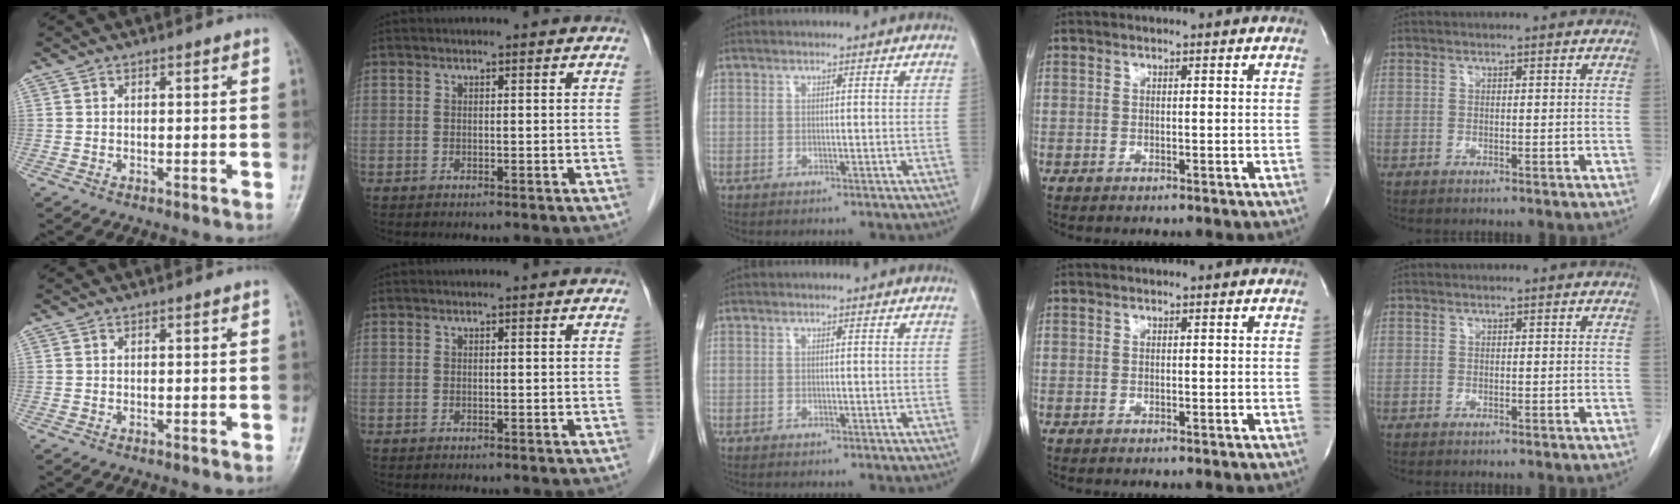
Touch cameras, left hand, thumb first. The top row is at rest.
{}